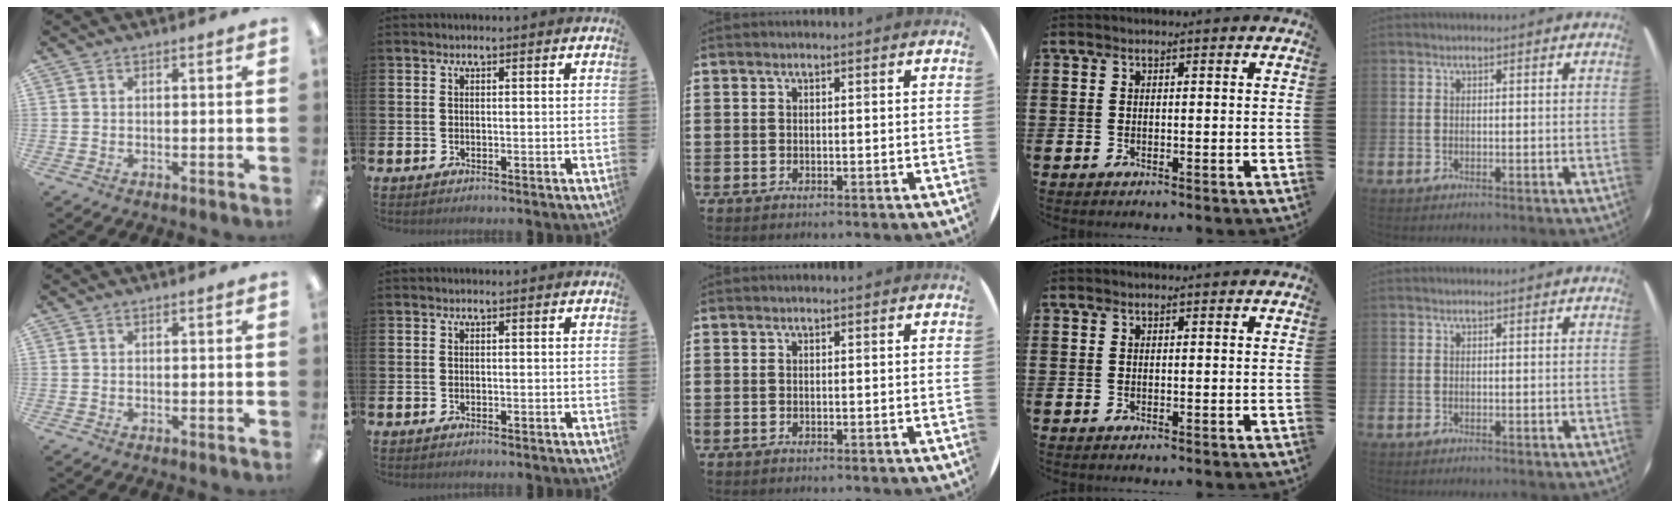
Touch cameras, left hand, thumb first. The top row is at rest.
{}